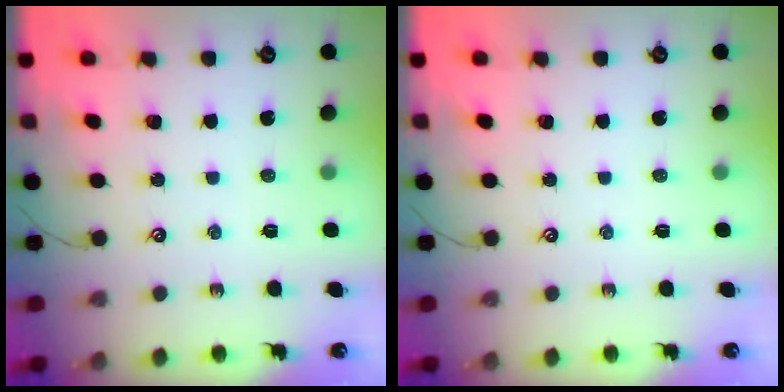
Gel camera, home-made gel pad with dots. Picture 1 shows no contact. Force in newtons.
{"total": 0.0}